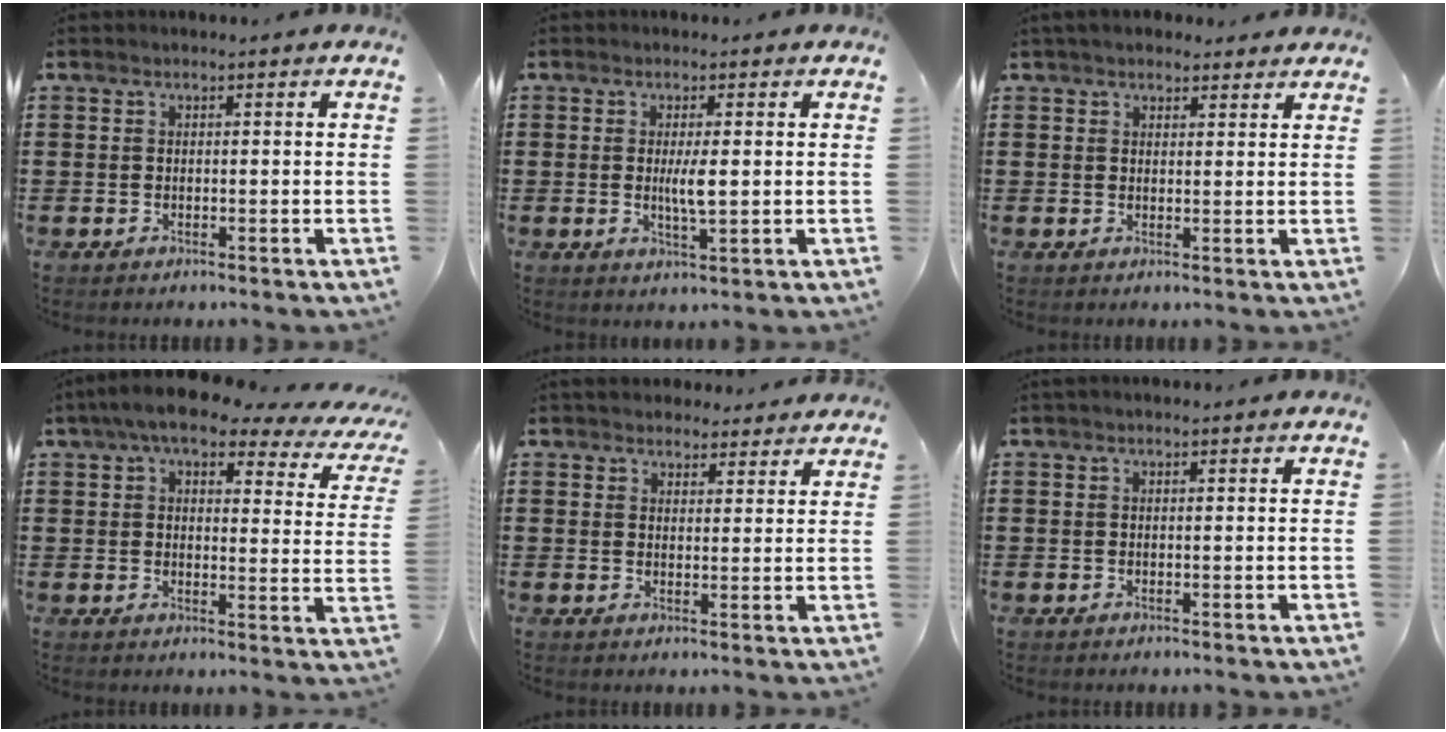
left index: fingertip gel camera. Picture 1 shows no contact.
{"total": 3.7, "force": [0.2, 0.6, 3.6], "torque": [-0.068, -0.002, 0.002]}
{"total": 3.1, "force": [2.7, 1.2, 0.9], "torque": [-0.025, 0.002, 0.051]}
{"total": 7.3, "force": [5.5, 1.6, 4.5], "torque": [-0.100, -0.019, 0.093]}
{"total": 3.1, "force": [2.9, 0.9, 0.0], "torque": [-0.001, -0.007, 0.054]}
{"total": 0.0}